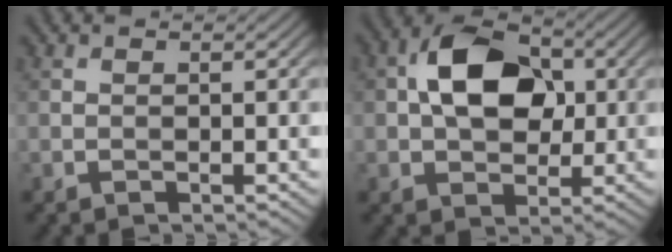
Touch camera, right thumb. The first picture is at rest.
{"total": 10.0, "force": [1.5, 6.6, 7.3], "torque": [-0.134, 0.017, 0.019]}